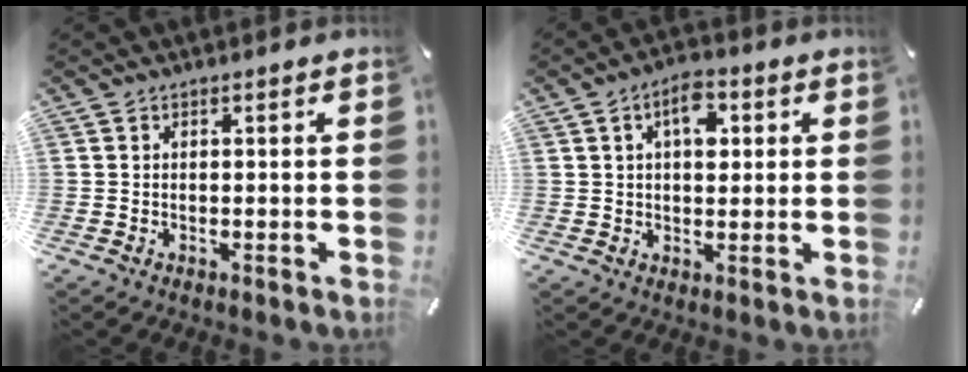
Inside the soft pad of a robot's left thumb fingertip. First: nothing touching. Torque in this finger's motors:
{"motor_torque": [0.22, 0.08, 0.31, 0.21, 0.04]}